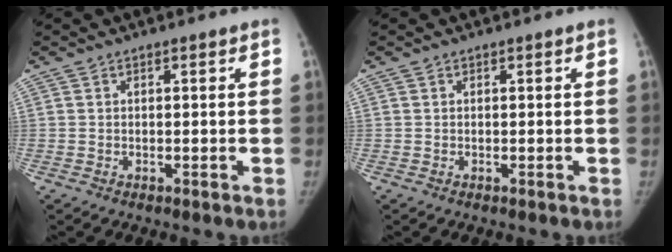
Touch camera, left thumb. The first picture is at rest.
{"total": 0.0}